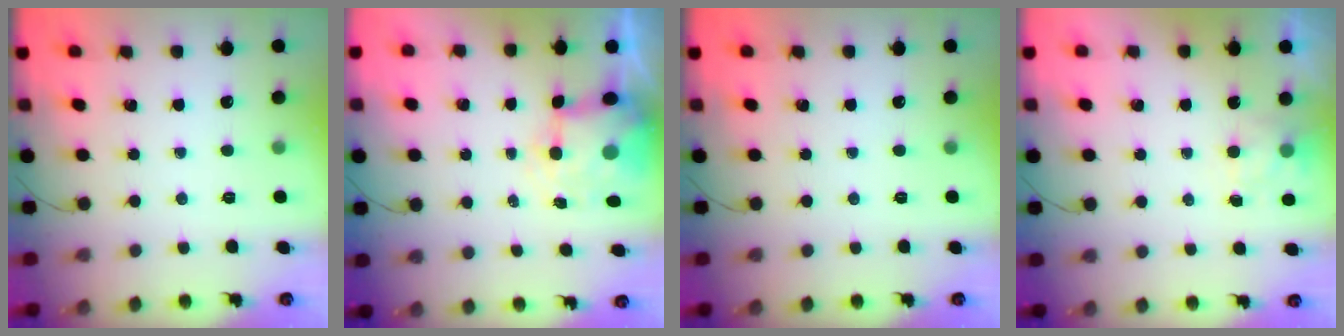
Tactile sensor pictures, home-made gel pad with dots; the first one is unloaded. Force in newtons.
{"total": 7.6, "press": 7.4, "slide": 1.8}
{"total": 0.0}
{"total": 3.0, "press": 2.7, "slide": 1.4}